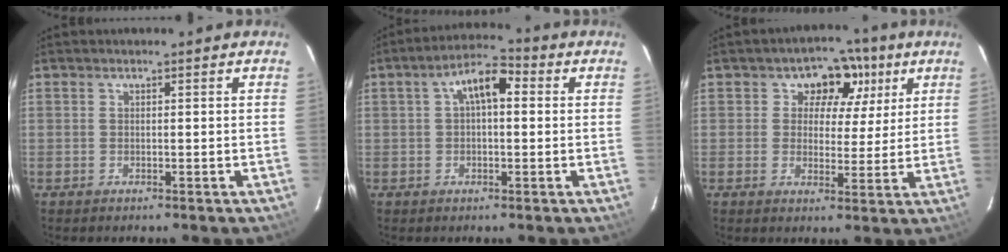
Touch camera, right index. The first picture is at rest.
{"total": 7.0, "force": [1.4, 3.3, 6.0], "torque": [-0.107, 0.028, 0.021]}
{"total": 7.9, "force": [3.1, 6.6, 3.1], "torque": [-0.047, 0.010, 0.037]}